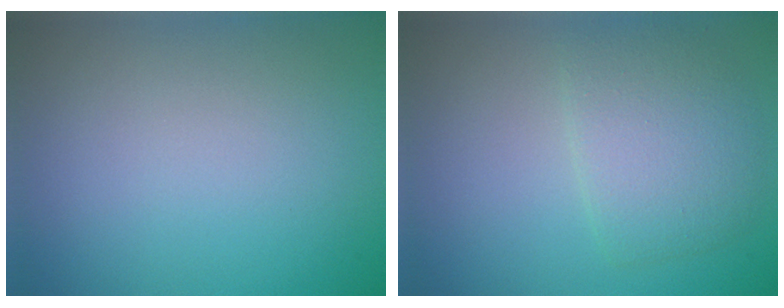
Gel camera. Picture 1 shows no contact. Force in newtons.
{"total": 3.9, "press": 3.9, "slide": 0.1}